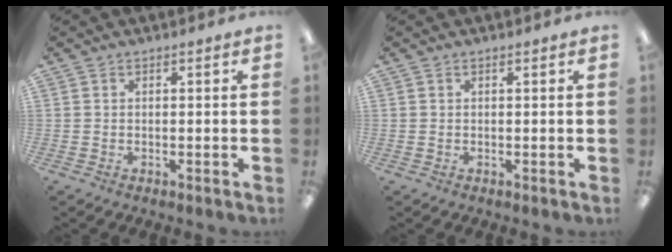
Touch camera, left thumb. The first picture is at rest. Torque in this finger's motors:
{"motor_torque": [0.00, 0.00, -0.13, 0.13, 0.00]}